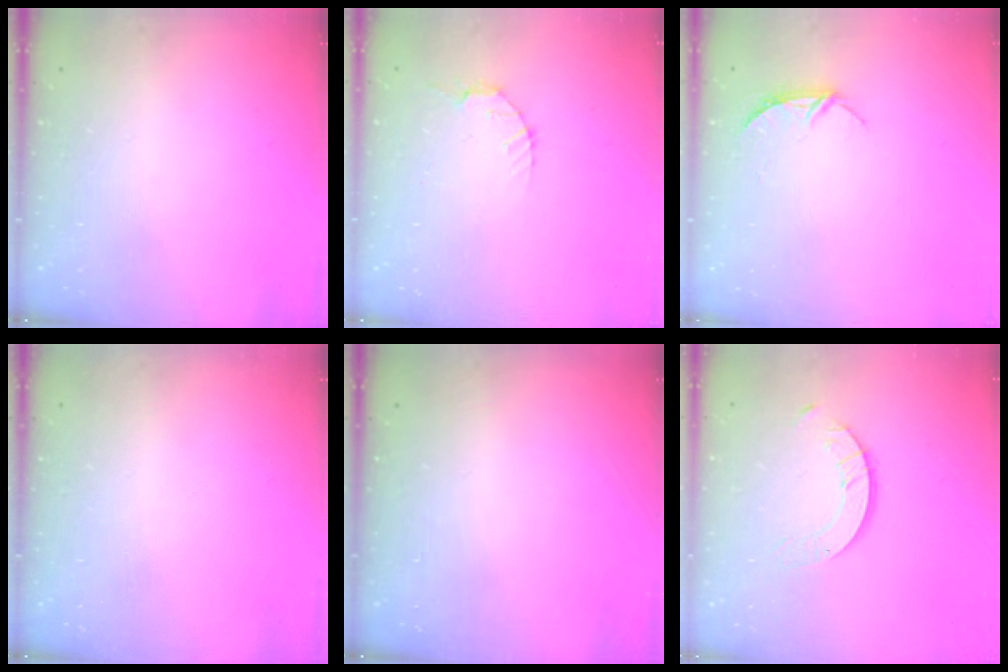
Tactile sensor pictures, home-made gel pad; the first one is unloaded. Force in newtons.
{"total": 2.8, "press": 2.8, "slide": 0.4}
{"total": 5.7, "press": 5.6, "slide": 0.4}
{"total": 0.0}
{"total": 0.0}
{"total": 3.5, "press": 3.4, "slide": 0.4}